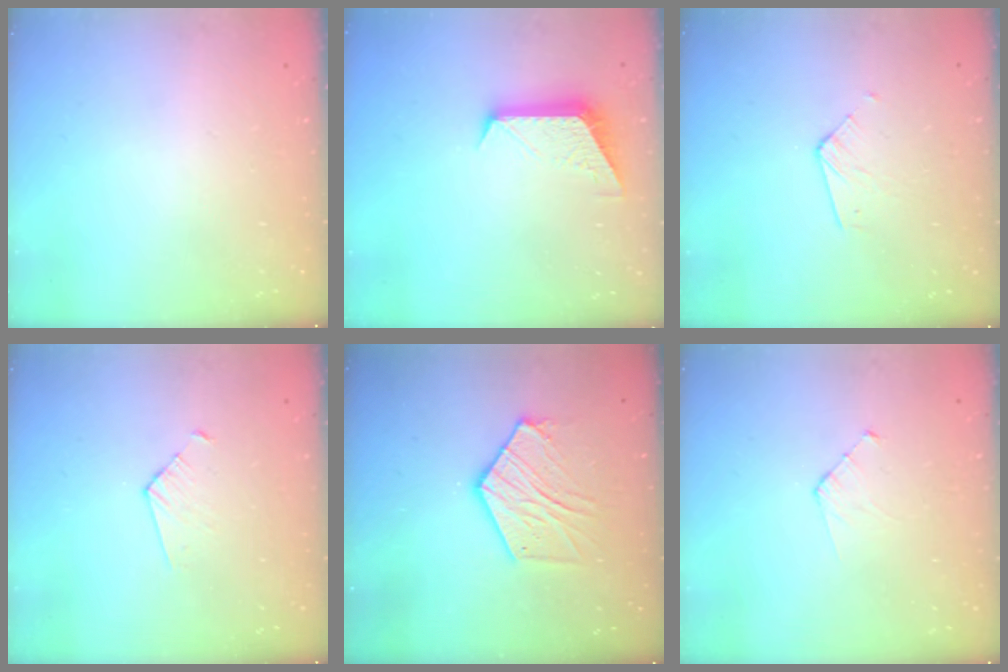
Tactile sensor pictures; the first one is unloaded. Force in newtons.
{"total": 10.2, "press": 10.2, "slide": 0.7}
{"total": 3.7, "press": 3.7, "slide": 0.3}
{"total": 3.8, "press": 3.8, "slide": 0.3}
{"total": 11.8, "press": 11.8, "slide": 0.7}
{"total": 3.7, "press": 3.7, "slide": 0.4}